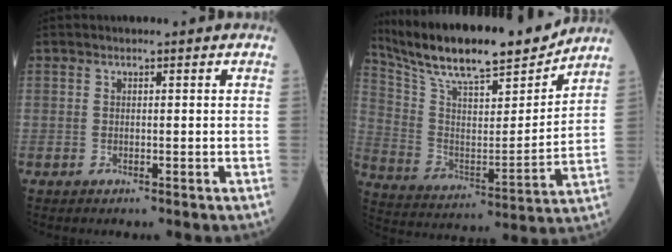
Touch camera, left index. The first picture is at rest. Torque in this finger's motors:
{"motor_torque": [1.04, -1.10, 0.21, 0.16]}